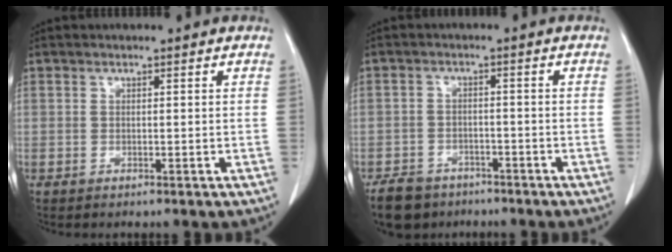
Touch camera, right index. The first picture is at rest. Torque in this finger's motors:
{"motor_torque": [-0.49, -0.12, -1.05, -0.21]}